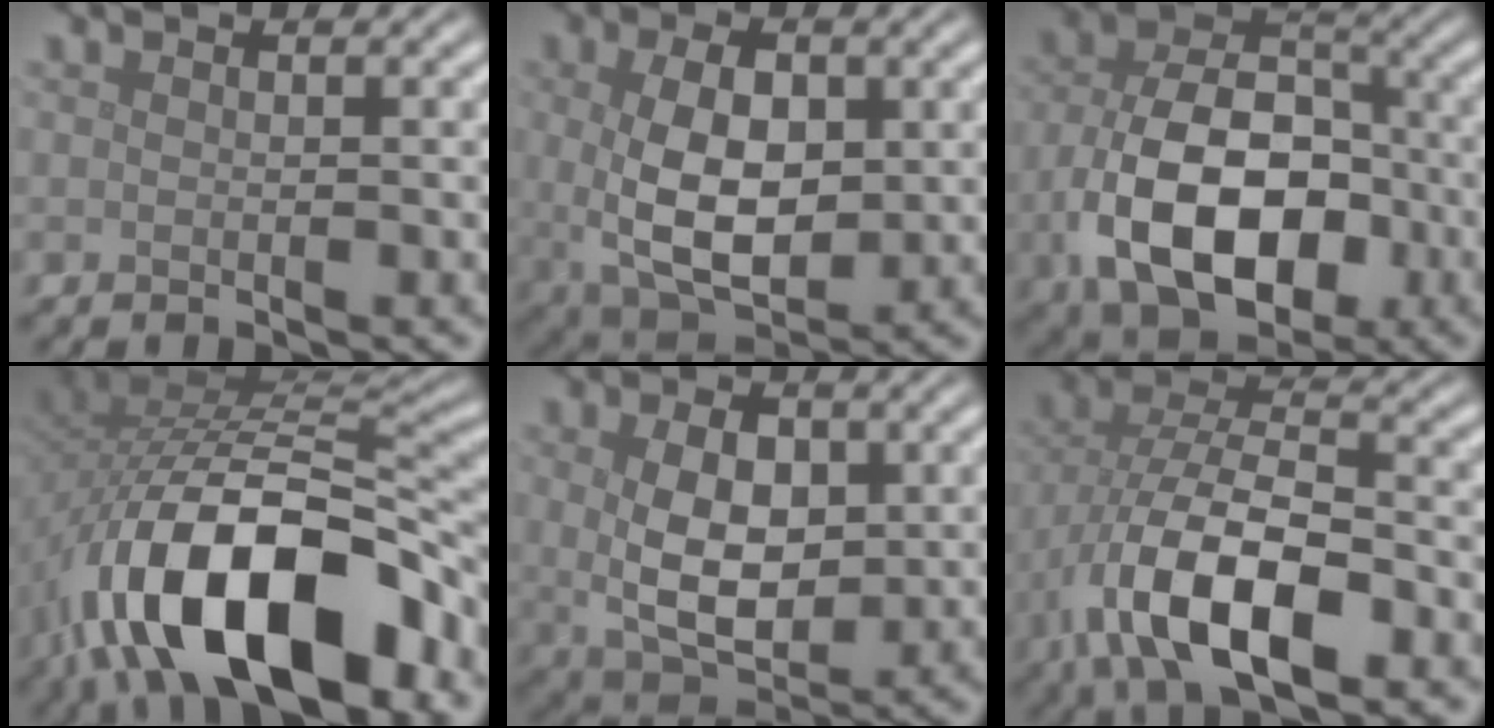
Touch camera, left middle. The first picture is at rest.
{"total": 7.8, "force": [0.2, 4.5, 6.4], "torque": [-0.125, -0.005, 0.007]}
{"total": 11.9, "force": [-3.2, 7.7, 8.4], "torque": [-0.168, -0.017, -0.053]}
{"total": 15.2, "force": [-7.2, 7.4, 11.2], "torque": [-0.186, -0.012, -0.122]}
{"total": 7.0, "force": [0.5, 4.4, 5.4], "torque": [-0.103, -0.006, 0.013]}
{"total": 10.9, "force": [-4.5, 4.9, 8.6], "torque": [-0.171, -0.006, -0.083]}